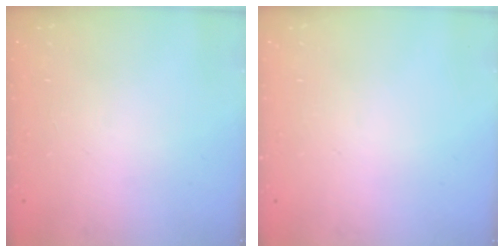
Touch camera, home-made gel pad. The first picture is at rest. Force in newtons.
{"total": 0.0}